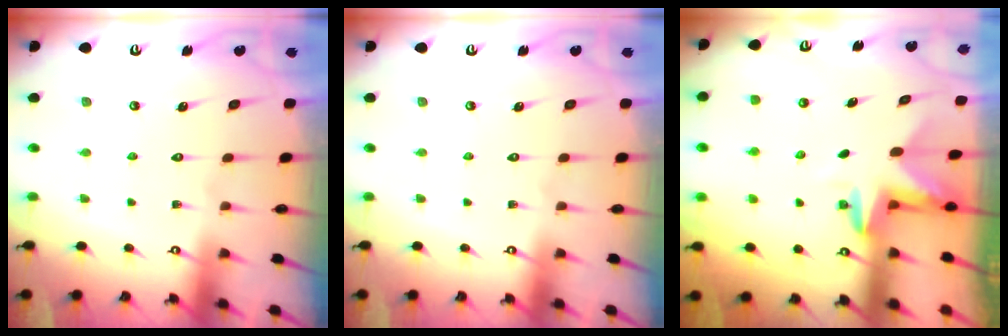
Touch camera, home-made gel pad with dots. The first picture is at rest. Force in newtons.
{"total": 0.0}
{"total": 3.4, "press": 3.4, "slide": 0.2}